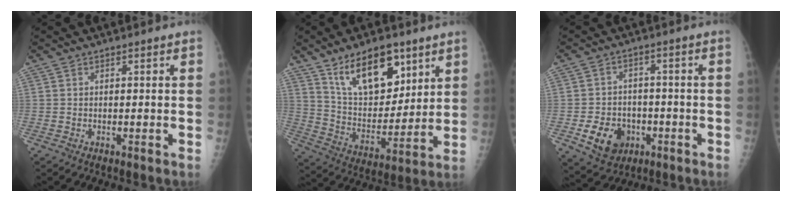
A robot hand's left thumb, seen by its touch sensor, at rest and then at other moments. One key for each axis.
{"total": 16.6, "fx": 9.9, "fy": 8.4, "fz": 10.3, "tx": -0.122, "ty": -0.058, "tz": 0.183}
{"total": 9.1, "fx": -3.2, "fy": 7.3, "fz": 4.4, "tx": -0.049, "ty": 0.017, "tz": -0.041}